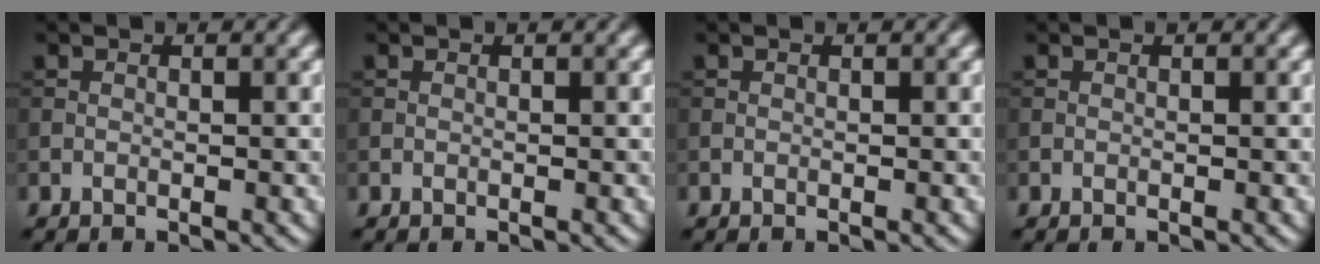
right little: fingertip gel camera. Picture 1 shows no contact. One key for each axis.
{"total": 0.0}
{"total": 0.0}
{"total": 0.0}